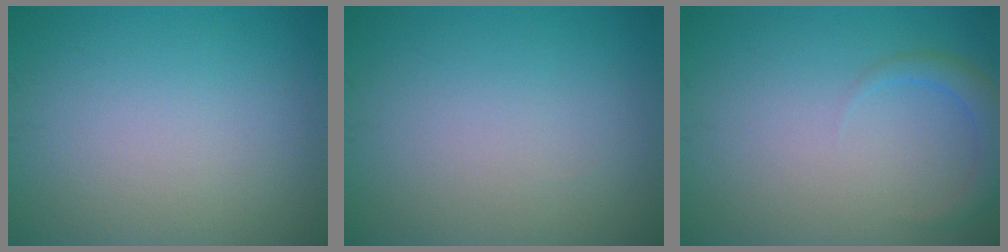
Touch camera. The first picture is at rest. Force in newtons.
{"total": 0.0}
{"total": 2.1, "press": 2.1, "slide": 0.2}